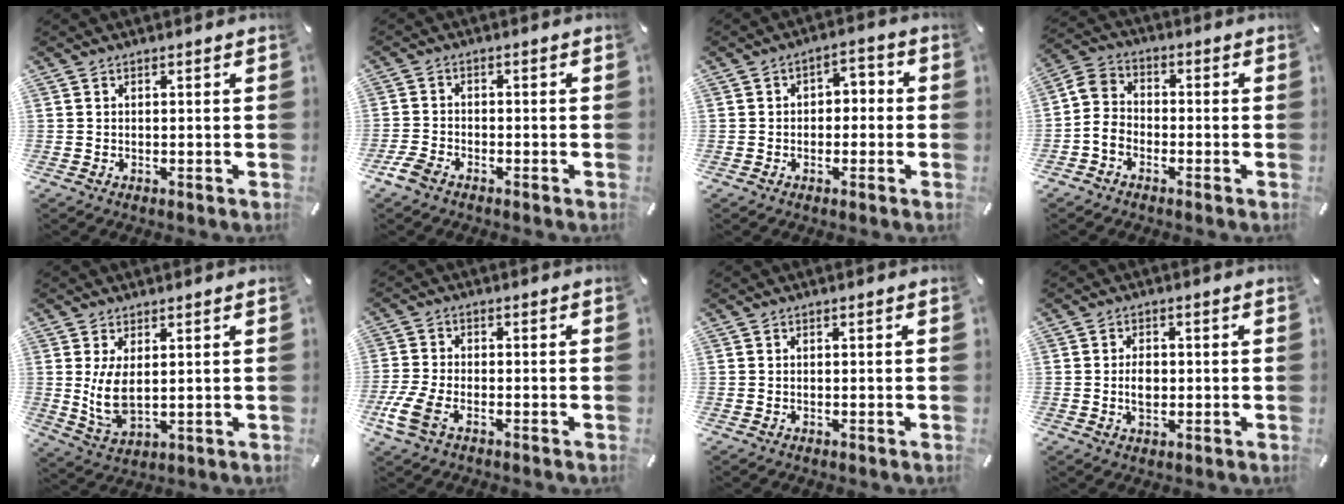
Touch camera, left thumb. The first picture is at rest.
{"total": 3.6, "force": [-2.6, 2.0, 1.5], "torque": [-0.044, 0.005, -0.053]}
{"total": 3.6, "force": [-2.1, 2.6, 1.4], "torque": [-0.017, 0.014, -0.044]}
{"total": 6.1, "force": [-3.2, 4.6, 2.3], "torque": [-0.053, 0.020, -0.059]}
{"total": 7.4, "force": [1.4, 3.9, 6.1], "torque": [-0.157, -0.013, 0.022]}
{"total": 6.7, "force": [-3.2, 3.5, 4.8], "torque": [-0.120, -0.004, -0.059]}
{"total": 0.0}
{"total": 4.3, "force": [-0.2, 2.8, 3.2], "torque": [-0.053, -0.007, -0.007]}